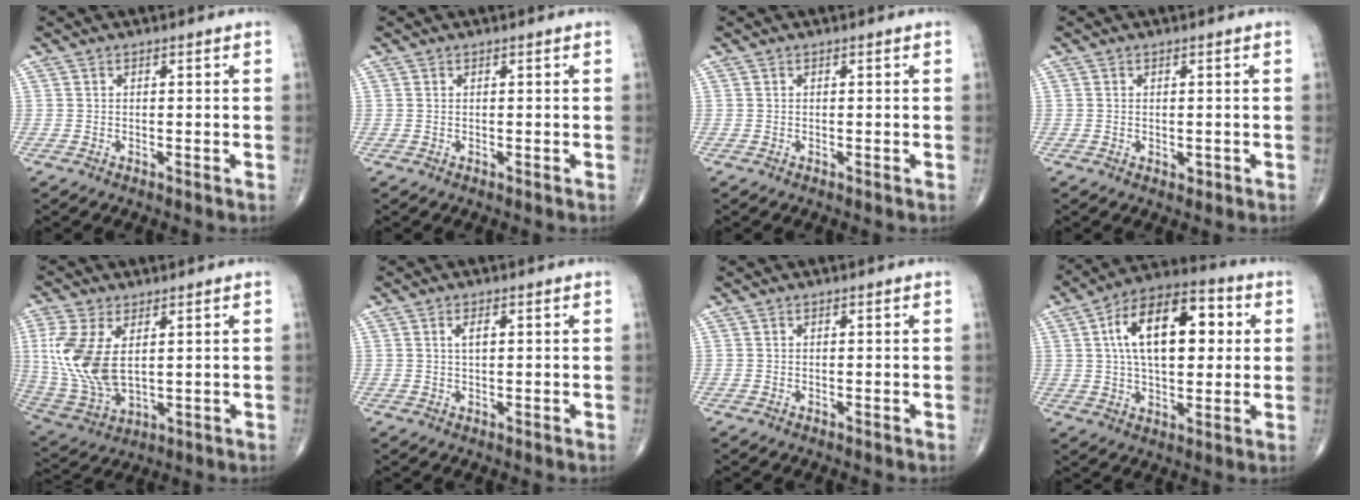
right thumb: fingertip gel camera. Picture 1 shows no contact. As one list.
[{"total": 0.0}, {"total": 0.0}, {"total": 1.0, "force": [-0.2, 0.8, 0.7], "torque": [-0.008, -0.001, 0.001]}, {"total": 14.1, "force": [2.6, 7.7, 11.5], "torque": [-0.257, -0.012, 0.066]}, {"total": 2.1, "force": [0.6, 0.9, 1.8], "torque": [-0.033, 0.000, 0.012]}, {"total": 0.0}, {"total": 18.5, "force": [3.9, 9.8, 15.2], "torque": [-0.222, 0.018, 0.057]}]